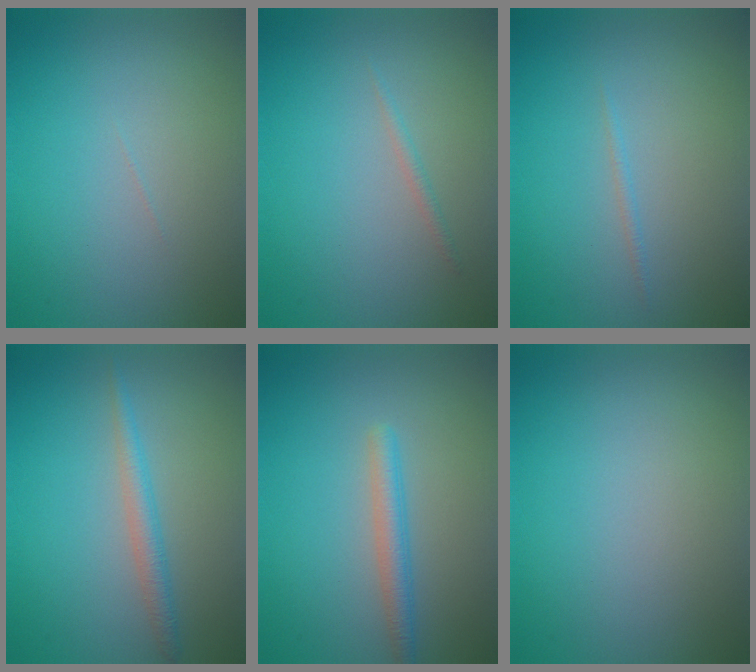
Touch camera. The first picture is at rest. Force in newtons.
{"total": 0.7, "press": 0.7, "slide": 0.1}
{"total": 0.5, "press": 0.5, "slide": 0.1}
{"total": 2.0, "press": 2.0, "slide": 0.1}
{"total": 2.3, "press": 2.3, "slide": 0.1}
{"total": 0.0}